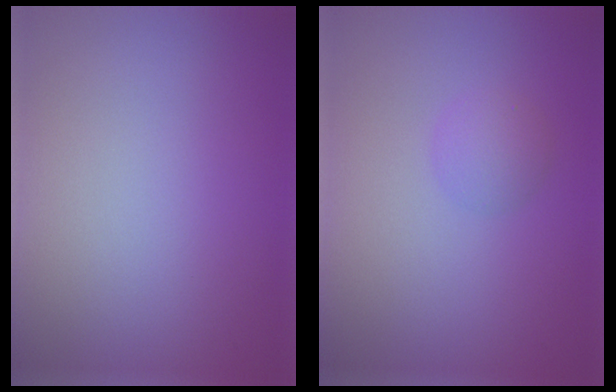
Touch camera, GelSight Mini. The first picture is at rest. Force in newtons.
{"total": 1.7, "press": 1.7, "slide": 0.1}